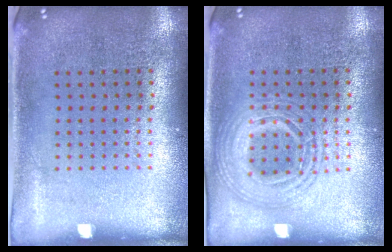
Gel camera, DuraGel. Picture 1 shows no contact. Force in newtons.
{"total": 1.7, "press": 1.7, "slide": 0.1}